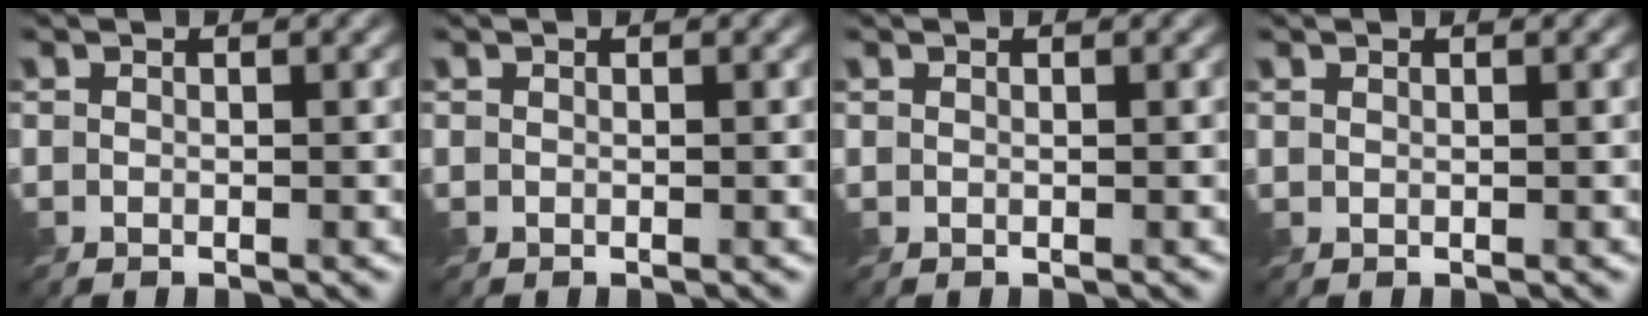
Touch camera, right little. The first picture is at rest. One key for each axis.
{"total": 0.0}
{"total": 0.0}
{"total": 0.6, "fx": 0.5, "fy": -0.1, "fz": -0.1, "tx": 0.003, "ty": 0.003, "tz": 0.012}